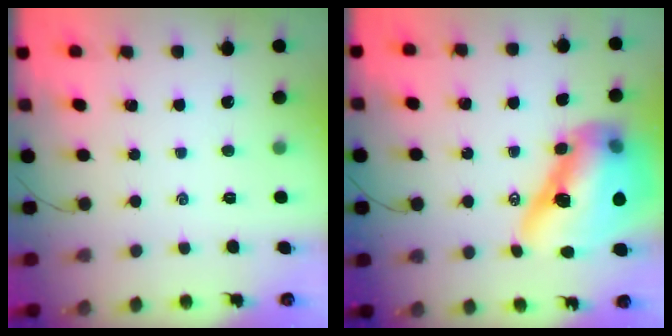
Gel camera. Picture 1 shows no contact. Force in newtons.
{"total": 19.4, "press": 18.6, "slide": 5.4}